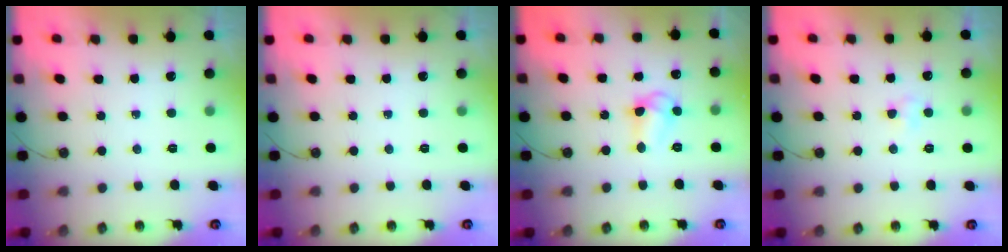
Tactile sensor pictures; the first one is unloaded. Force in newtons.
{"total": 0.0}
{"total": 8.0, "press": 7.9, "slide": 0.5}
{"total": 3.6, "press": 2.7, "slide": 2.3}